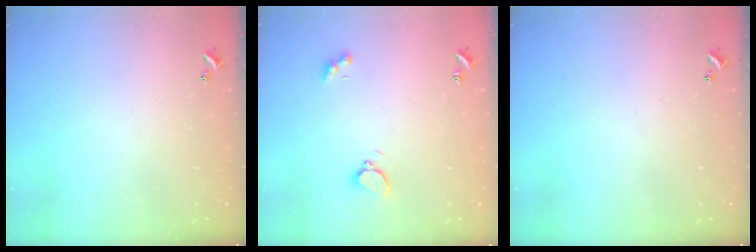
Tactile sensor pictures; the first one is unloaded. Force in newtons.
{"total": 2.8, "press": 2.7, "slide": 0.6}
{"total": 0.0}